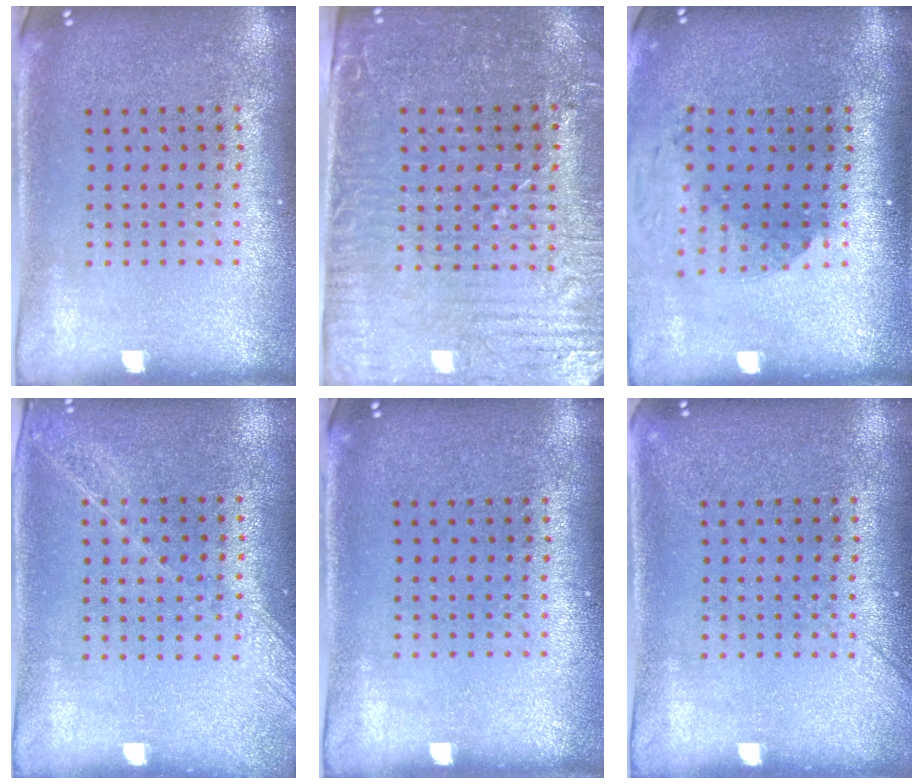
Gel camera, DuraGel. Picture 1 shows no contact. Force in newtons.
{"total": 3.8, "press": 3.5, "slide": 1.5}
{"total": 1.8, "press": 1.4, "slide": 1.1}
{"total": 1.3, "press": 1.3, "slide": 0.4}
{"total": 0.0}
{"total": 1.1, "press": 1.1, "slide": 0.3}